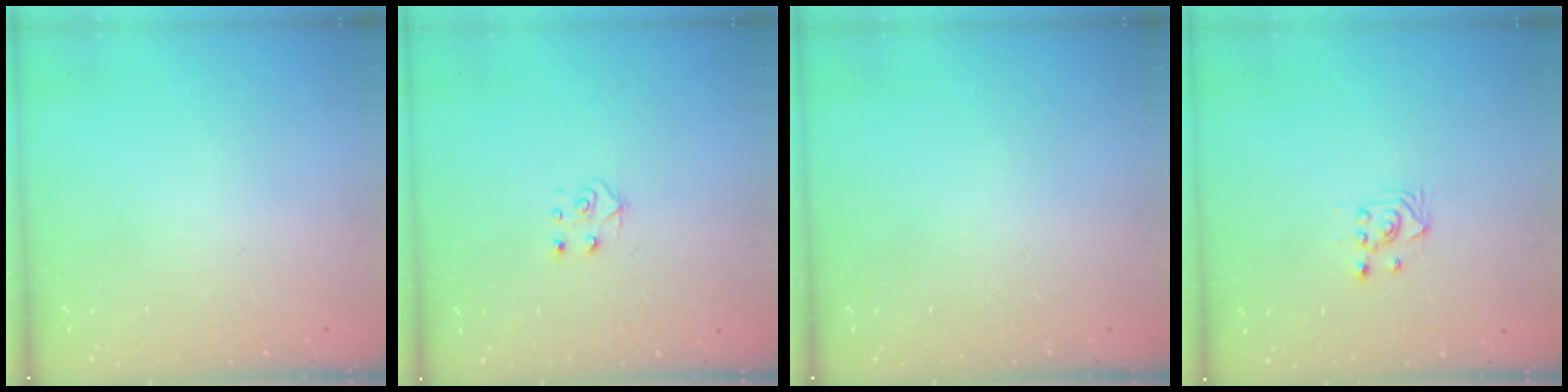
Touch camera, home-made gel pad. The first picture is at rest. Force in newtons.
{"total": 4.3, "press": 4.3, "slide": 0.5}
{"total": 0.0}
{"total": 2.6, "press": 2.6, "slide": 0.3}